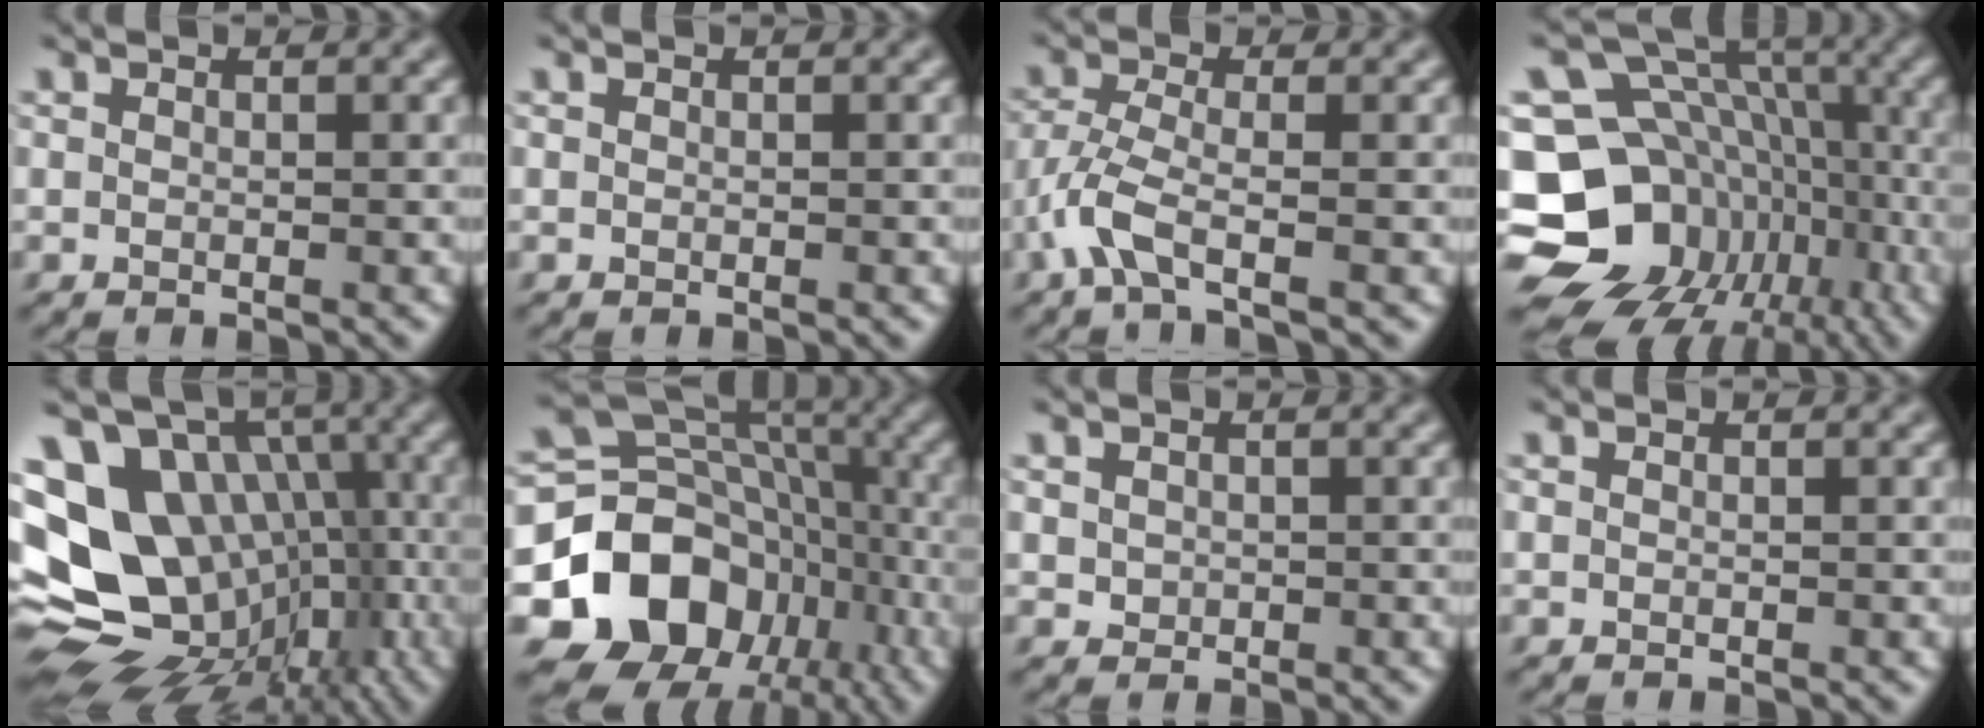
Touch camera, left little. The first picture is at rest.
{"total": 0.0}
{"total": 3.7, "force": [-2.0, 0.8, 3.0], "torque": [-0.078, 0.001, -0.050]}
{"total": 17.2, "force": [-6.2, 14.4, 6.9], "torque": [-0.143, 0.006, -0.092]}
{"total": 17.4, "force": [-1.8, 13.7, 10.6], "torque": [-0.190, -0.002, -0.016]}
{"total": 15.6, "force": [-5.5, 12.4, 7.6], "torque": [-0.152, -0.008, -0.099]}
{"total": 0.8, "force": [0.1, 0.8, 0.2], "torque": [-0.005, -0.002, 0.008]}
{"total": 0.0}